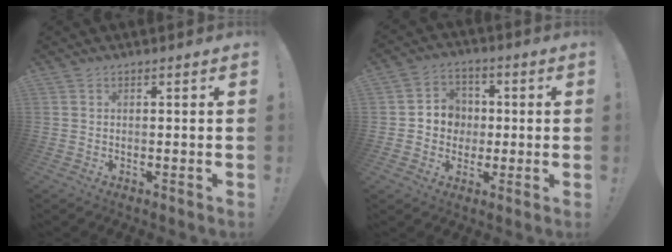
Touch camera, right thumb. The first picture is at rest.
{"total": 7.8, "force": [-0.4, 7.5, 2.0], "torque": [-0.033, 0.010, -0.001]}